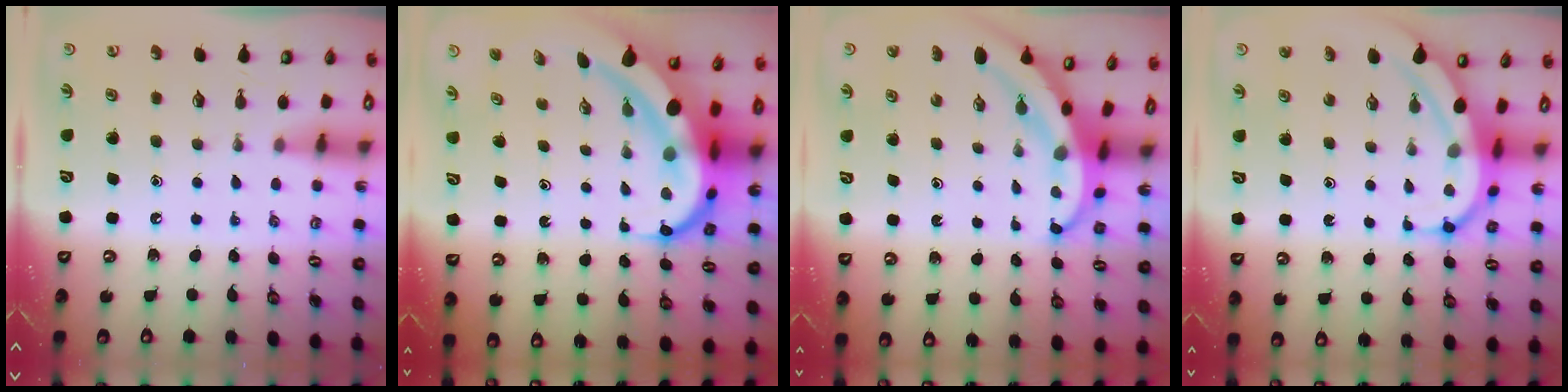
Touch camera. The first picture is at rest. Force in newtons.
{"total": 12.8, "press": 12.7, "slide": 2.2}
{"total": 5.7, "press": 5.7, "slide": 0.4}
{"total": 6.7, "press": 6.6, "slide": 0.8}